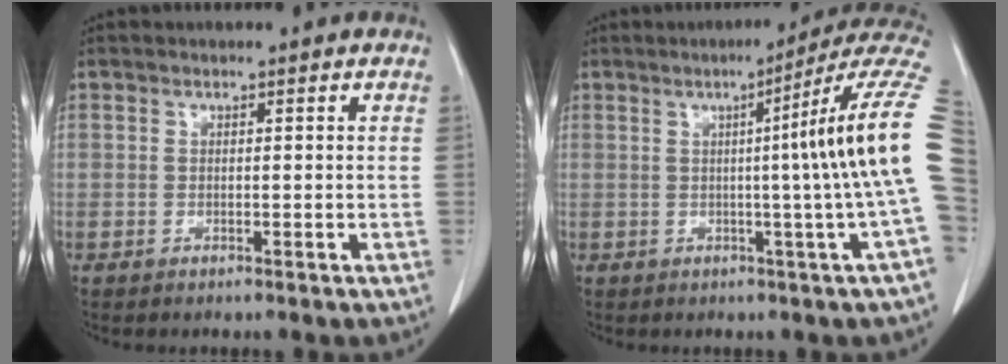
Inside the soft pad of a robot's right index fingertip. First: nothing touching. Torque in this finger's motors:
{"motor_torque": [1.32, -0.09, 0.71, 0.09]}